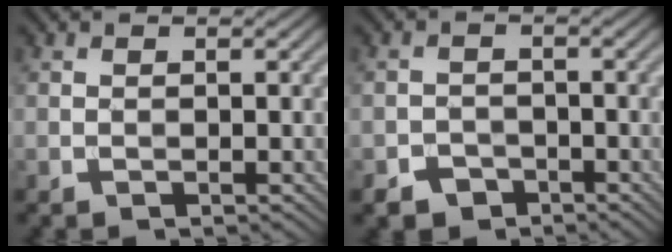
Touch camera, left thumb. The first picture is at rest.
{"total": 2.8, "force": [-2.0, 1.9, 0.6], "torque": [-0.006, -0.002, -0.039]}